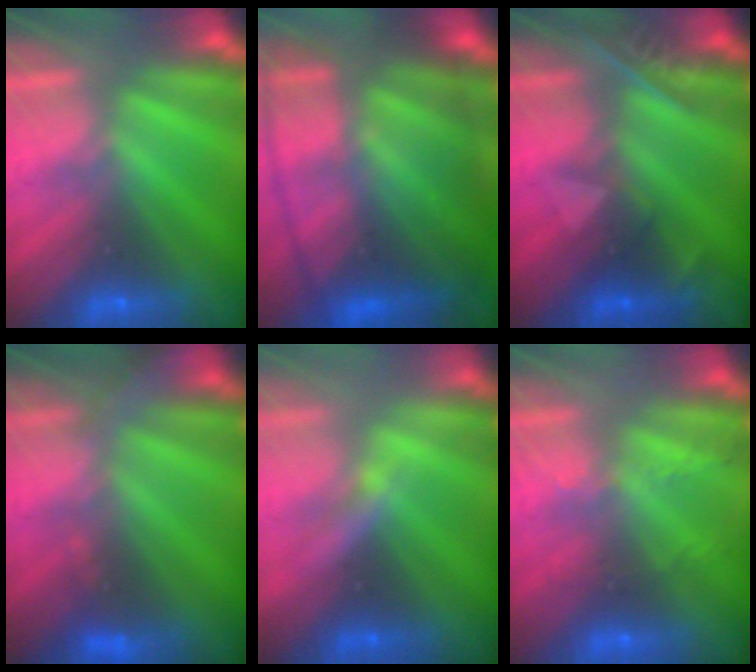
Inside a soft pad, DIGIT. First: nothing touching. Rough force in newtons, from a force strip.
{"total": 6.9}
{"total": 2.4}
{"total": 2.8}
{"total": 2.1}
{"total": 2.1}